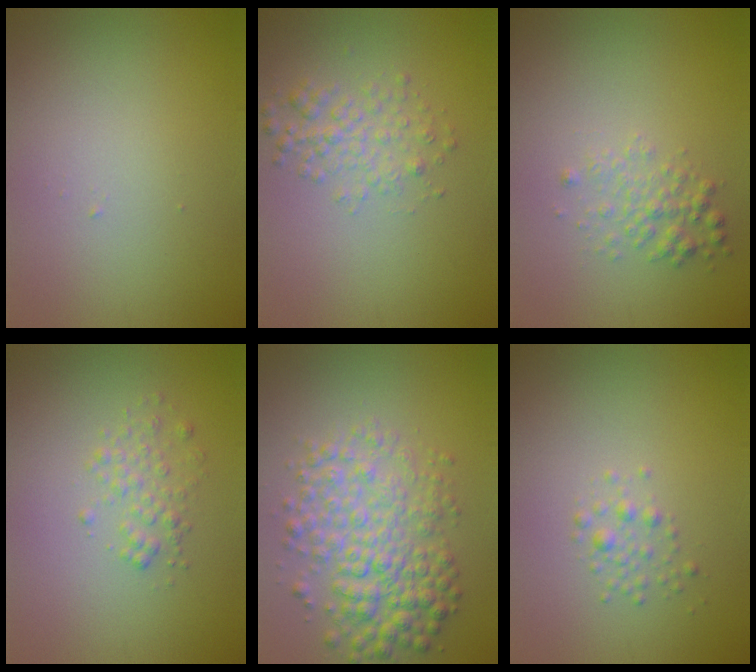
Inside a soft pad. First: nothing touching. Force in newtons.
{"total": 2.4, "press": 2.4, "slide": 0.1}
{"total": 1.9, "press": 1.9, "slide": 0.0}
{"total": 1.6, "press": 1.6, "slide": 0.1}
{"total": 5.8, "press": 5.8, "slide": 0.0}
{"total": 1.2, "press": 1.2, "slide": 0.1}